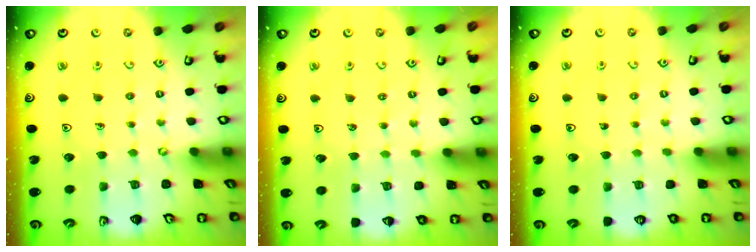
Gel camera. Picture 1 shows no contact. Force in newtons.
{"total": 2.5, "press": 2.5, "slide": 0.4}
{"total": 0.0}